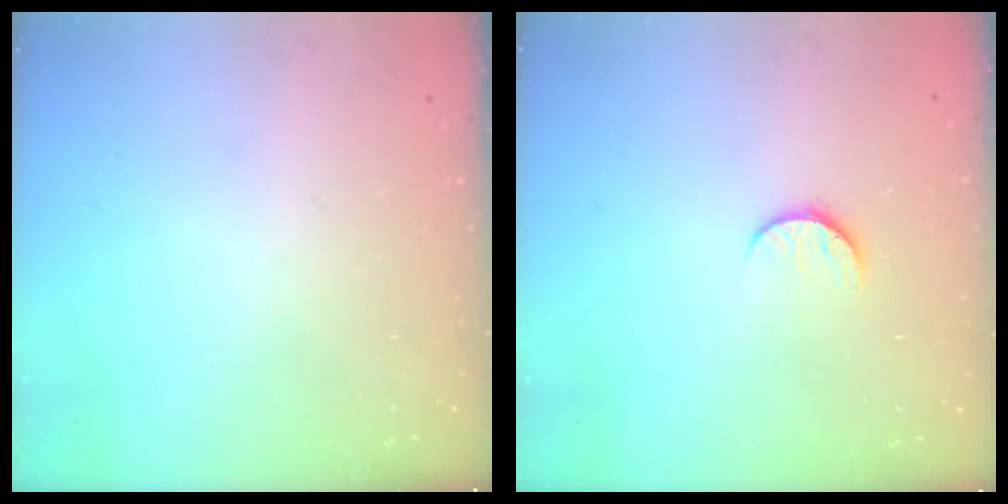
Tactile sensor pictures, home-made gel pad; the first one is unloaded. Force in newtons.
{"total": 5.5, "press": 5.5, "slide": 0.4}